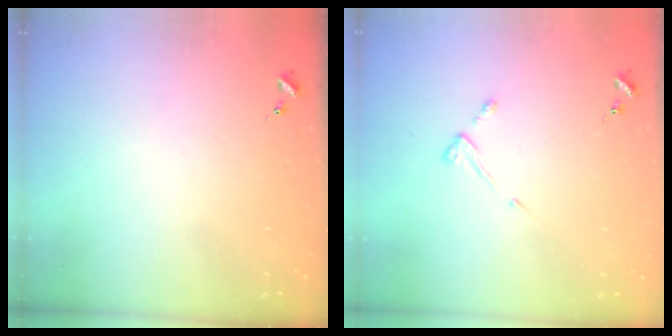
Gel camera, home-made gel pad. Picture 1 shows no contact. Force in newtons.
{"total": 3.7, "press": 3.7, "slide": 0.5}